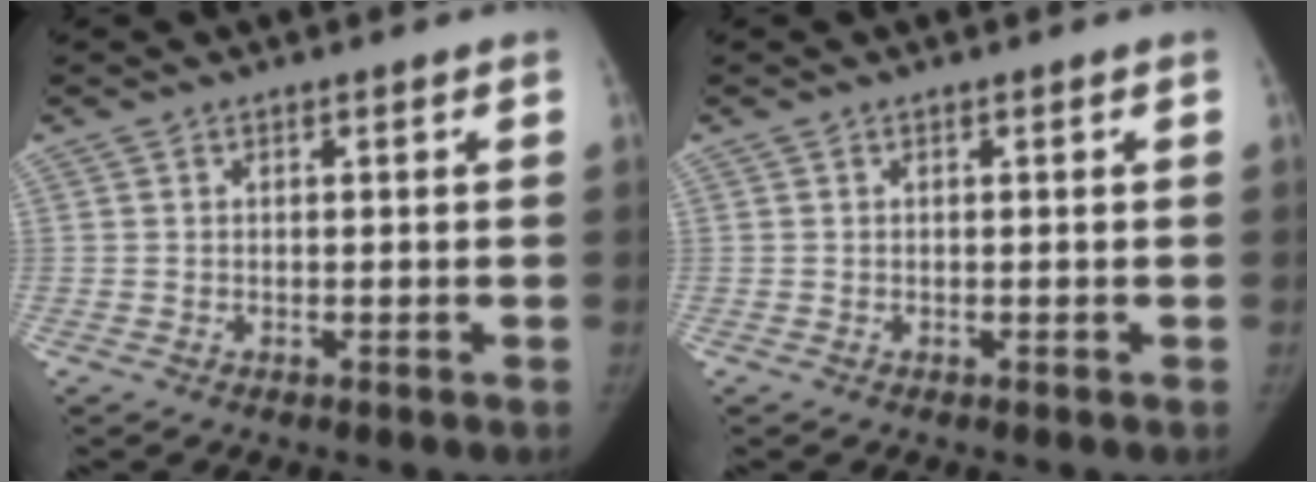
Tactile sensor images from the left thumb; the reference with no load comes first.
{"total": 0.0}